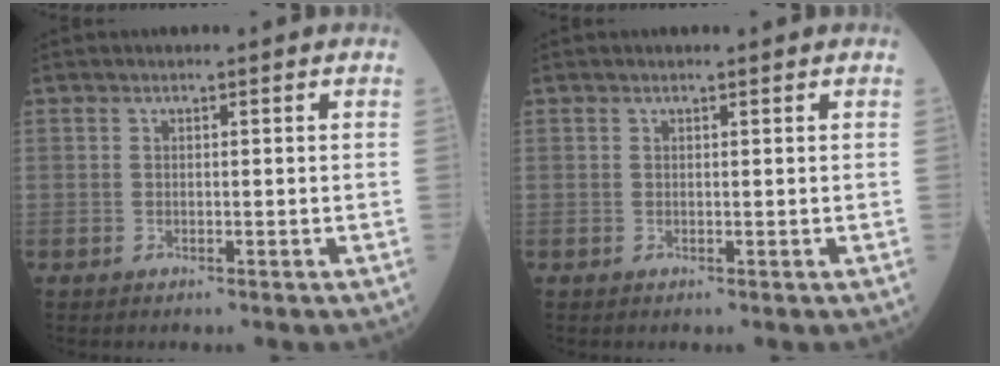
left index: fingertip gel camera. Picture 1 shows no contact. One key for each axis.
{"total": 0.7, "fx": 0.6, "fy": 0.0, "fz": 0.3, "tx": -0.011, "ty": 0.003, "tz": 0.010}